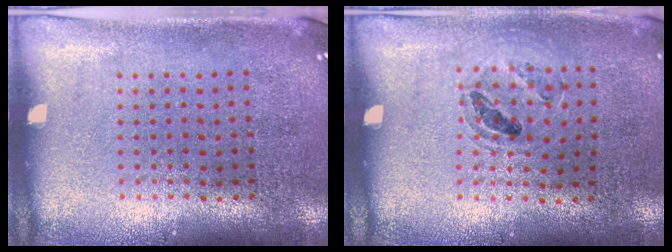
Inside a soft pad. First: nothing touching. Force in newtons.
{"total": 0.9, "press": 0.9, "slide": 0.1}